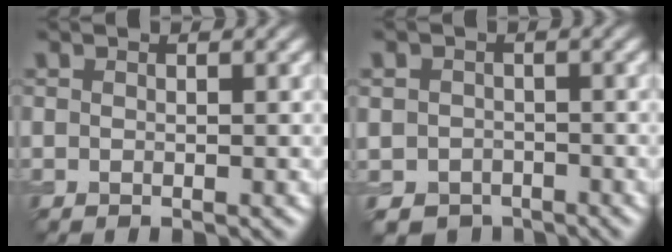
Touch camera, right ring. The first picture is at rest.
{"total": 2.7, "force": [-1.2, 2.3, 0.6], "torque": [-0.010, -0.007, -0.022]}